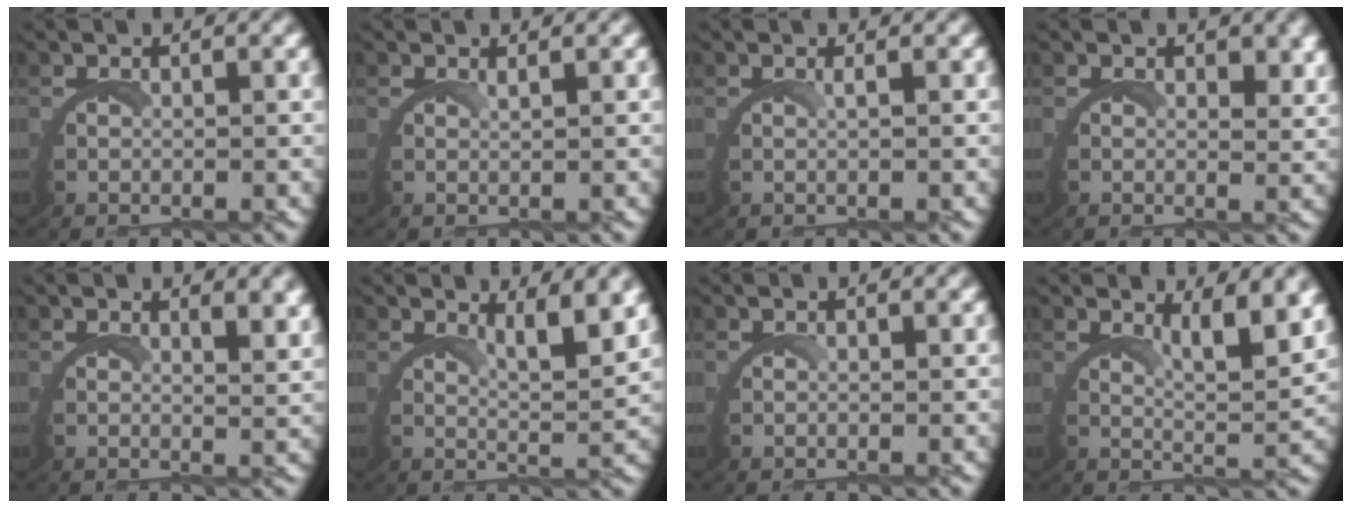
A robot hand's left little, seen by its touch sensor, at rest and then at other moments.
{"total": 0.9, "force": [0.7, -0.5, 0.4], "torque": [-0.010, 0.000, 0.012]}
{"total": 0.8, "force": [0.2, -0.2, 0.7], "torque": [-0.017, 0.003, 0.002]}
{"total": 1.6, "force": [1.5, 0.2, 0.7], "torque": [-0.018, -0.007, 0.022]}
{"total": 2.0, "force": [1.8, -0.2, 1.0], "torque": [-0.020, -0.008, 0.026]}
{"total": 3.8, "force": [2.7, -0.1, 2.7], "torque": [-0.048, -0.011, 0.043]}
{"total": 0.0}
{"total": 4.2, "force": [2.8, 0.1, 3.1], "torque": [-0.052, -0.013, 0.045]}